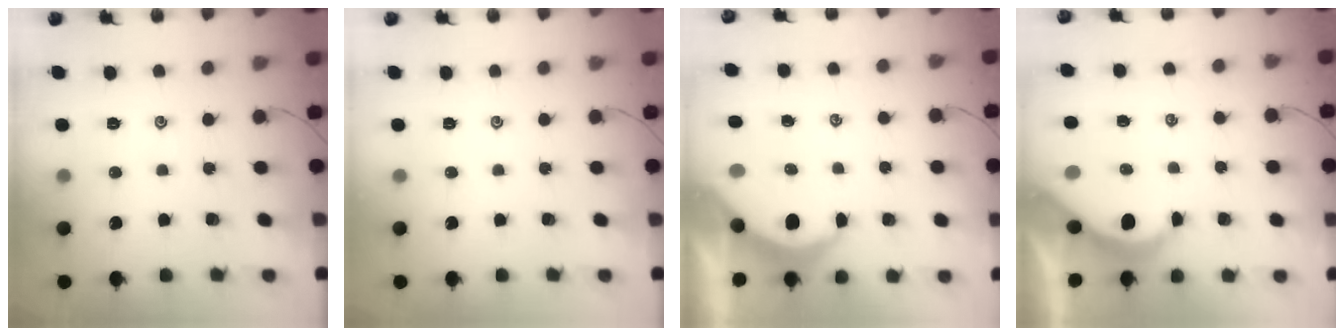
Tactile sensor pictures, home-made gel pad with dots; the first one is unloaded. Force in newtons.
{"total": 0.0}
{"total": 5.3, "press": 5.3, "slide": 0.4}
{"total": 4.4, "press": 4.4, "slide": 0.3}